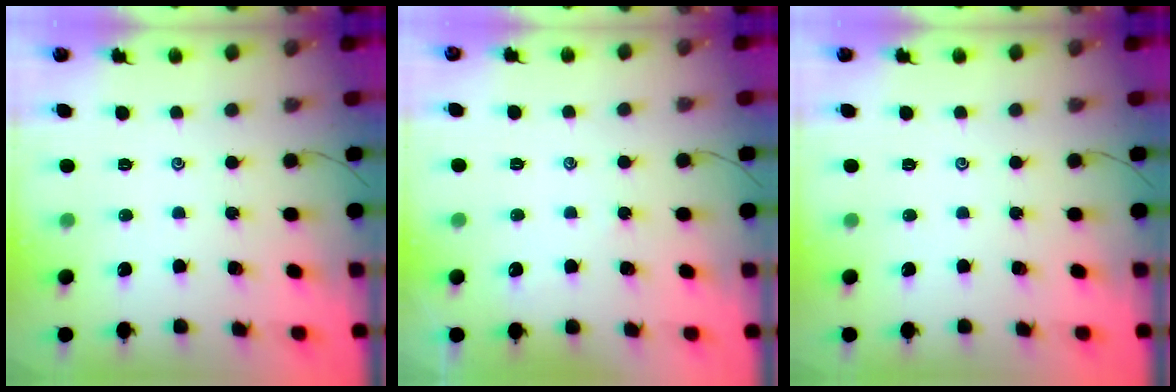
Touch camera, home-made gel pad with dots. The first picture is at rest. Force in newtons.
{"total": 1.7, "press": 1.6, "slide": 0.4}
{"total": 0.0}